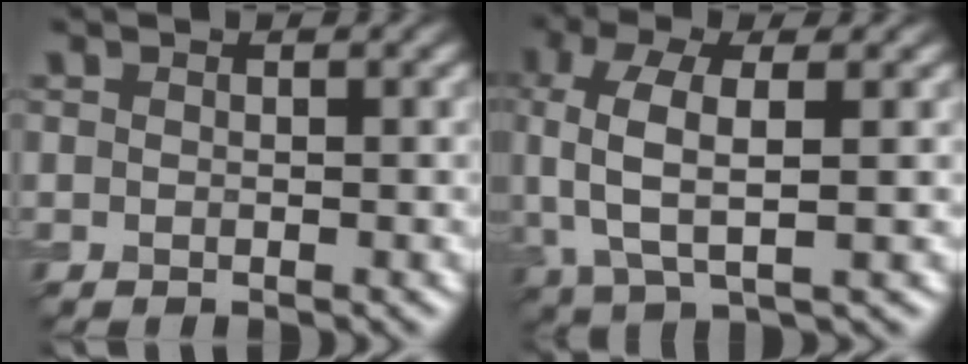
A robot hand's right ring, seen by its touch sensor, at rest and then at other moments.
{"total": 6.4, "force": [0.7, 3.0, 5.6], "torque": [-0.132, 0.006, 0.011]}